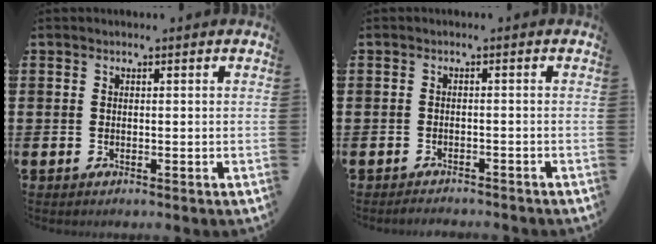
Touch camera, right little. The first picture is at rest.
{"total": 1.2, "force": [-1.2, 0.0, 0.0], "torque": [-0.005, 0.000, -0.025]}